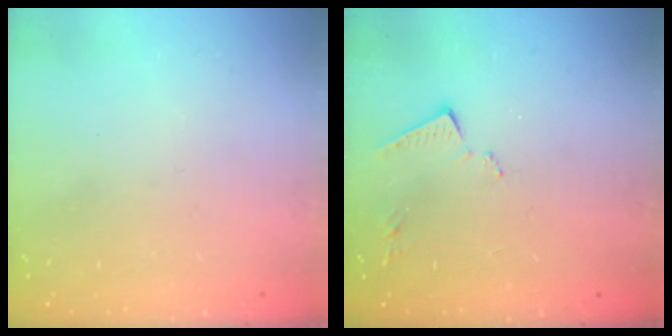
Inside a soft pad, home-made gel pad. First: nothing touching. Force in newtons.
{"total": 8.0, "press": 8.0, "slide": 0.1}